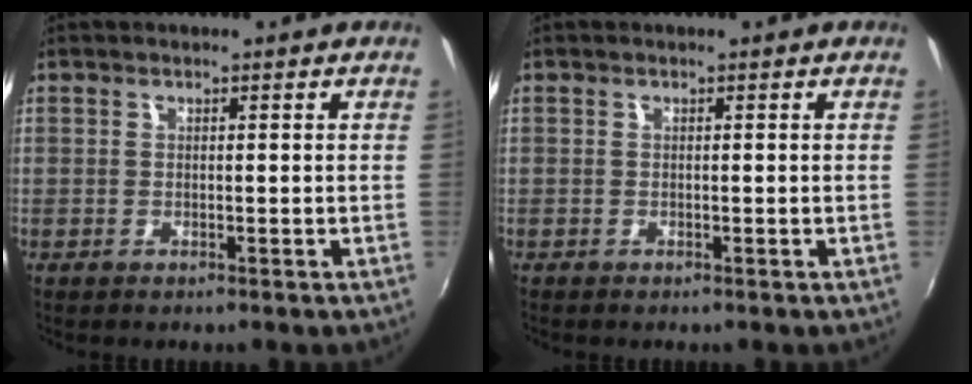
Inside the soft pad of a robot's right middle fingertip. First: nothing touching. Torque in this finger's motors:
{"motor_torque": [-0.43, 0.02, -0.03, -0.01]}